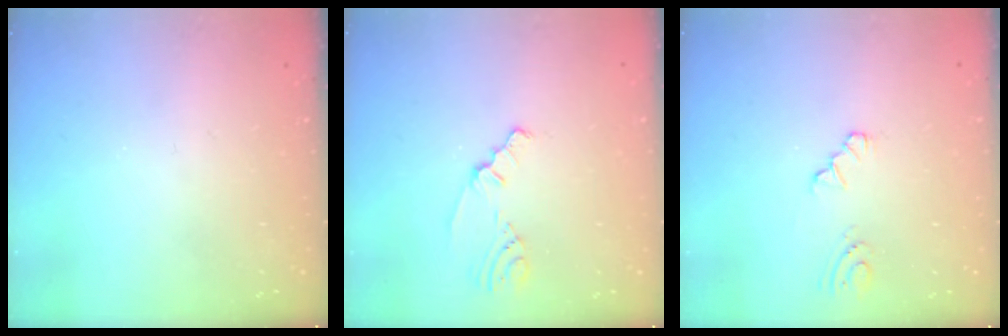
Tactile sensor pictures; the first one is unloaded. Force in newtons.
{"total": 2.0, "press": 1.5, "slide": 1.4}
{"total": 2.8, "press": 2.8, "slide": 0.1}